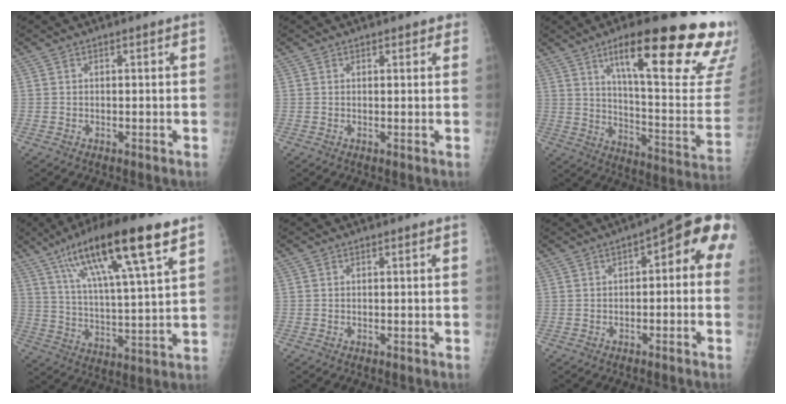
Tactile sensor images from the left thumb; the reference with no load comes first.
{"total": 1.4, "force": [1.0, 0.9, 0.4], "torque": [0.014, -0.004, 0.006]}
{"total": 30.4, "force": [17.5, 6.8, 23.9], "torque": [-0.258, -0.056, 0.259]}
{"total": 20.6, "force": [11.4, 3.6, 16.8], "torque": [-0.281, -0.021, 0.201]}
{"total": 0.0}
{"total": 9.0, "force": [0.6, 4.2, 8.0], "torque": [-0.068, 0.037, -0.007]}